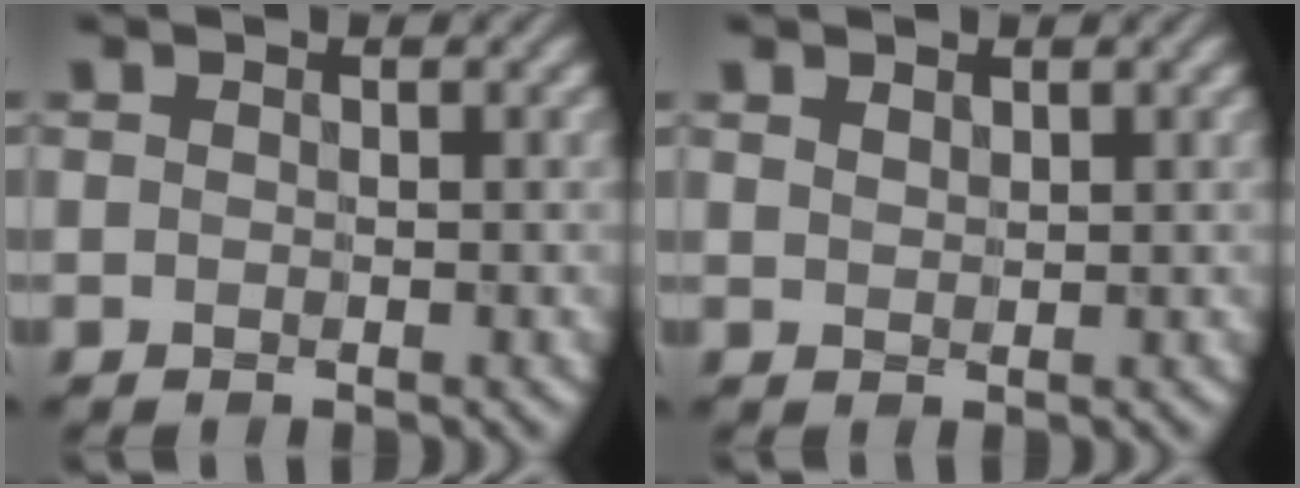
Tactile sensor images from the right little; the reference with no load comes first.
{"total": 1.2, "force": [0.9, 0.6, 0.6], "torque": [-0.009, 0.002, 0.019]}